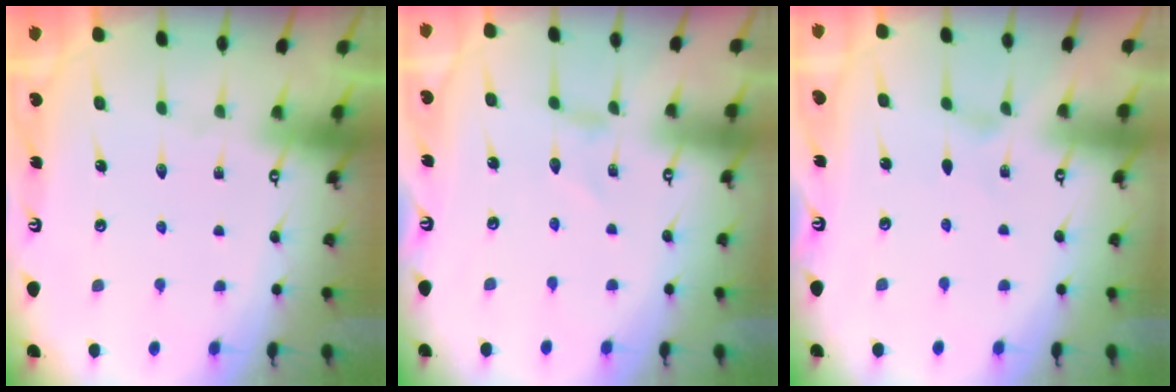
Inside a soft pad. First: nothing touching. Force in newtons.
{"total": 0.0}
{"total": 0.0}